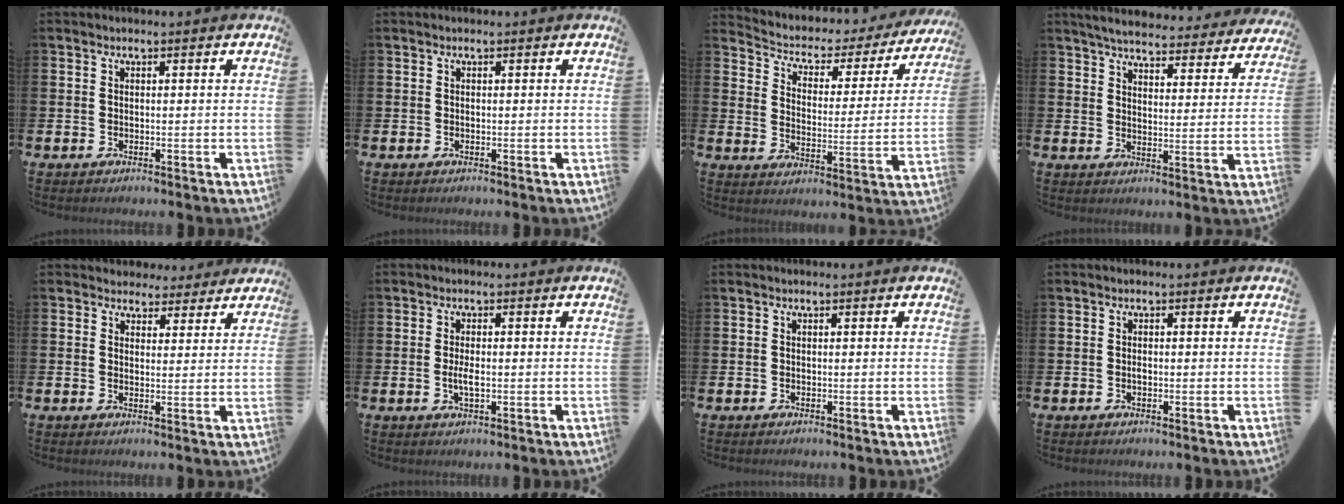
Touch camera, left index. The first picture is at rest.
{"total": 0.0}
{"total": 3.6, "force": [3.1, 1.8, 0.8], "torque": [-0.039, -0.031, 0.040]}
{"total": 5.1, "force": [5.0, 0.5, 1.1], "torque": [-0.036, -0.038, 0.083]}
{"total": 3.7, "force": [3.2, 1.7, 0.0], "torque": [0.000, -0.017, 0.056]}
{"total": 2.4, "force": [-0.2, 0.8, 2.2], "torque": [-0.040, -0.001, -0.004]}
{"total": 0.0}
{"total": 0.5, "force": [-0.1, 0.2, 0.4], "torque": [-0.009, -0.001, -0.003]}